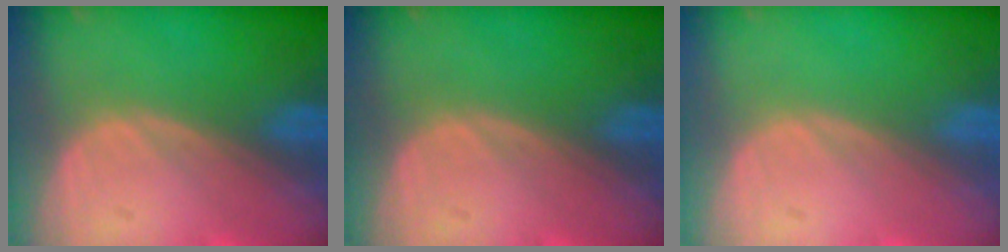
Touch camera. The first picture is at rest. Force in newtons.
{"total": 0.0}
{"total": 0.0}